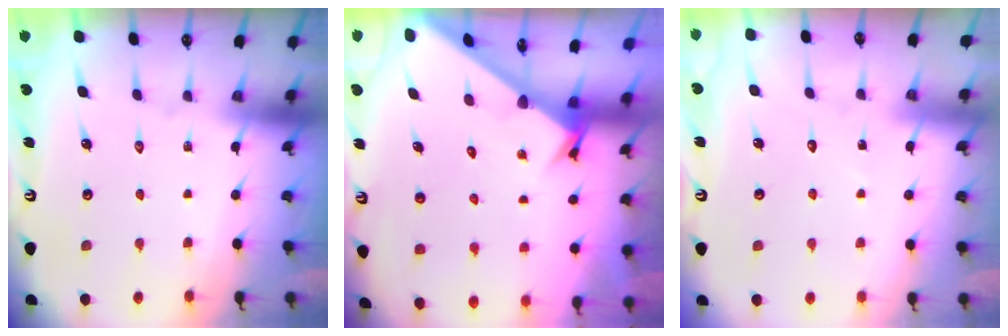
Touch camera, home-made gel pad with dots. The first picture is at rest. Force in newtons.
{"total": 2.4, "press": 2.4, "slide": 0.1}
{"total": 4.8, "press": 4.8, "slide": 0.5}